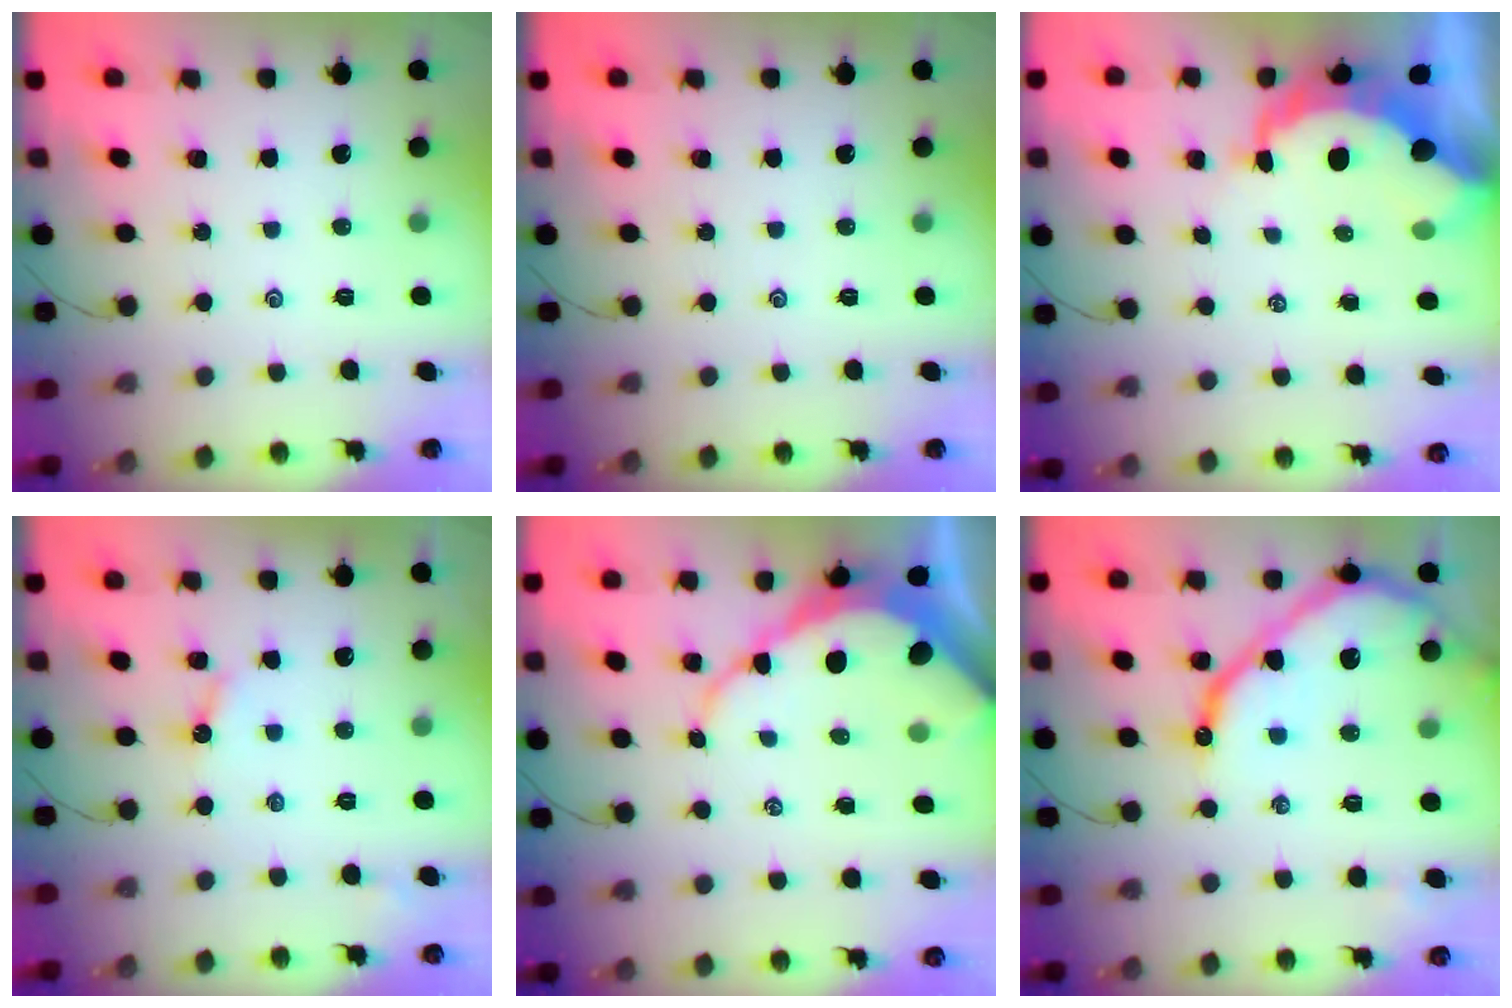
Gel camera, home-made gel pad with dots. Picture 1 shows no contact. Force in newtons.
{"total": 0.0}
{"total": 10.5, "press": 10.4, "slide": 1.4}
{"total": 3.8, "press": 3.7, "slide": 0.4}
{"total": 12.1, "press": 12.0, "slide": 1.0}
{"total": 14.9, "press": 14.9, "slide": 1.5}